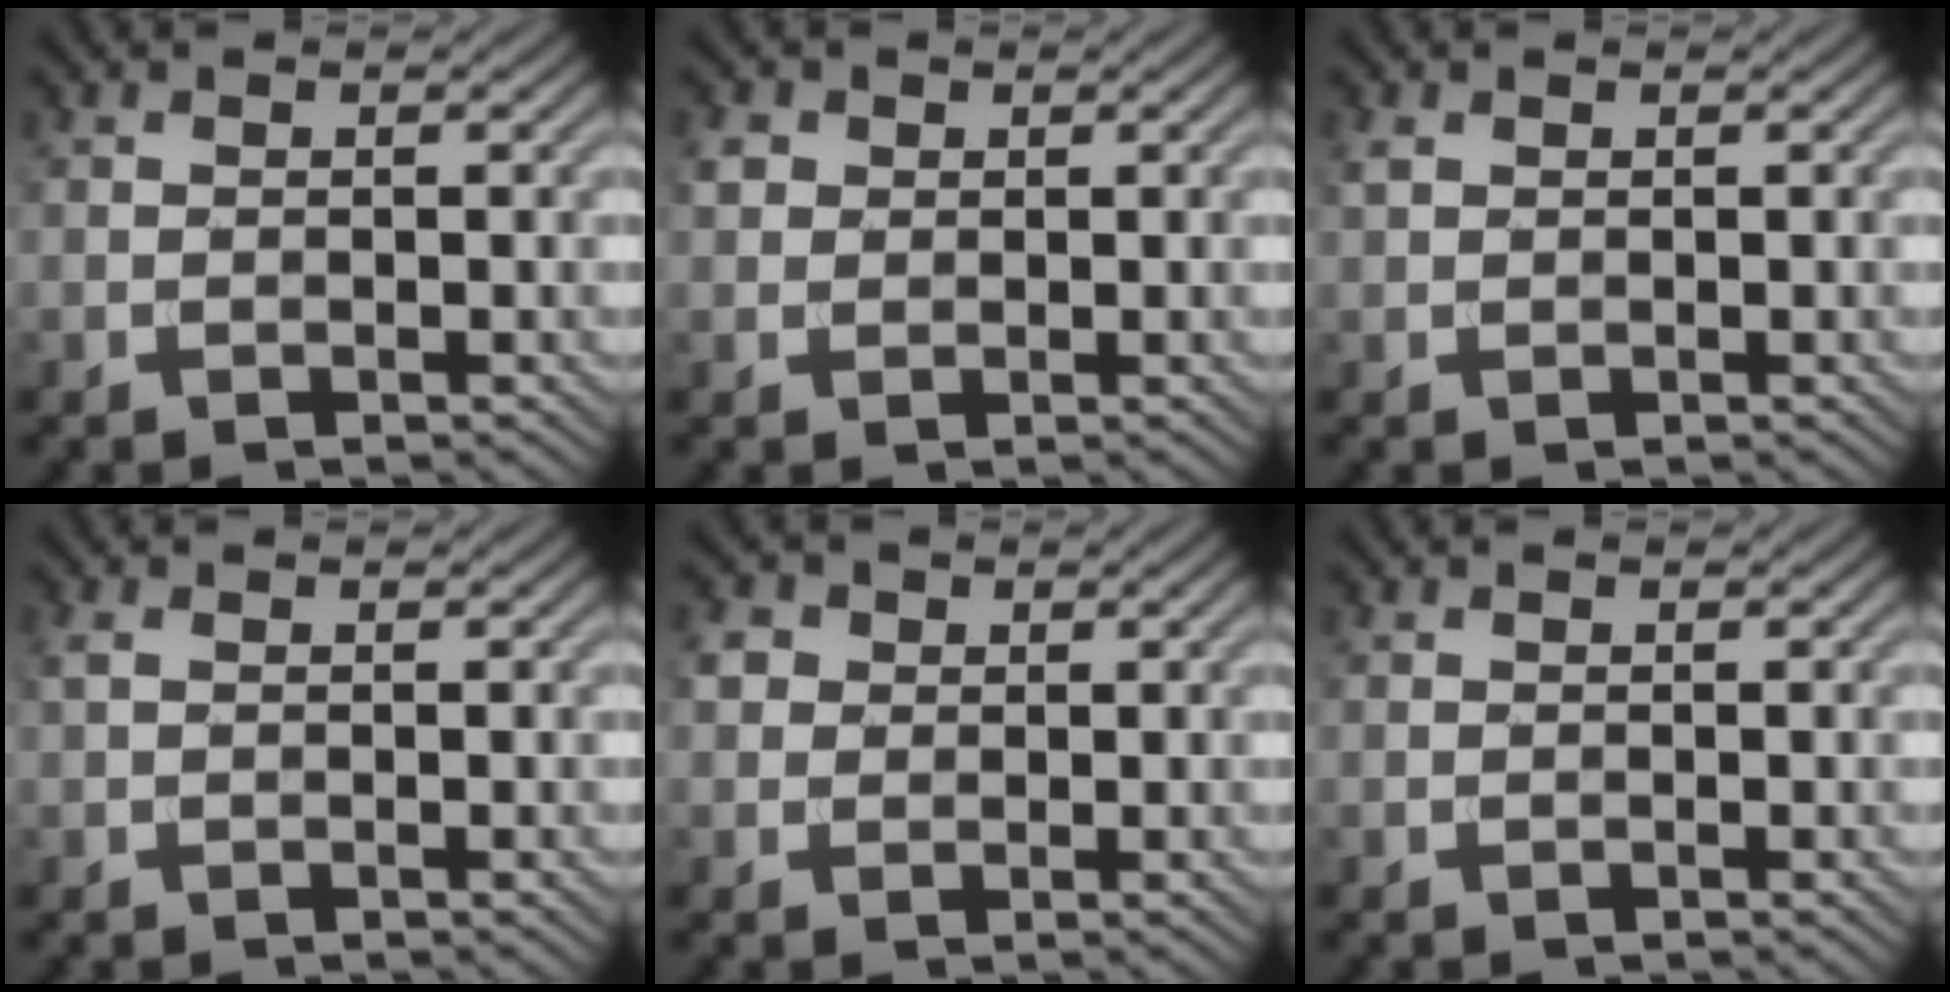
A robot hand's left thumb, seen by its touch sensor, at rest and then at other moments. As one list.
[{"total": 1.9, "force": [0.6, 1.7, 0.6], "torque": [-0.017, 0.001, 0.009]}, {"total": 1.0, "force": [0.5, 0.6, 0.6], "torque": [-0.016, 0.002, 0.011]}, {"total": 1.0, "force": [0.3, 0.5, 0.9], "torque": [-0.027, 0.005, 0.003]}, {"total": 3.0, "force": [0.8, 2.7, 1.1], "torque": [-0.034, 0.007, 0.009]}, {"total": 0.0}]